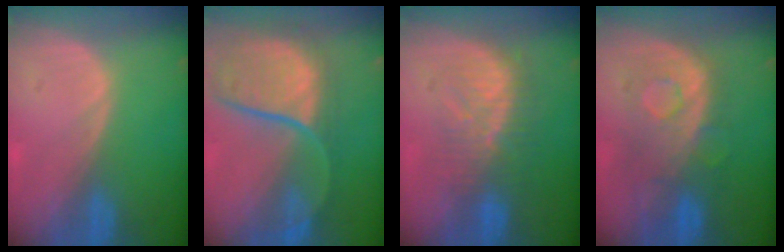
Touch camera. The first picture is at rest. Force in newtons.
{"total": 11.7, "press": 9.8, "slide": 6.4}
{"total": 8.0, "press": 7.8, "slide": 1.6}
{"total": 9.1, "press": 8.6, "slide": 3.0}